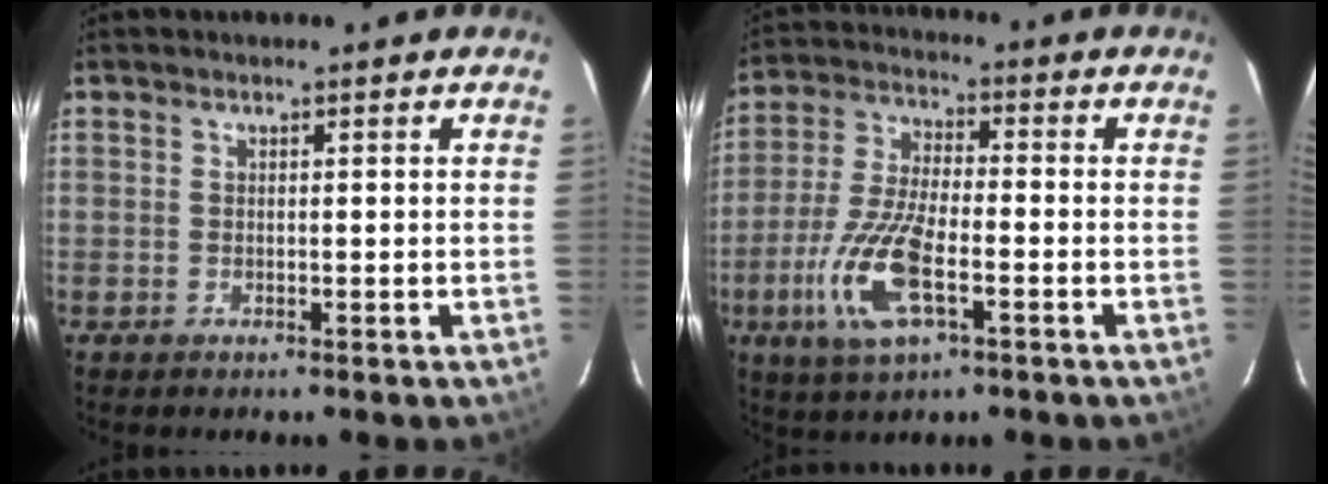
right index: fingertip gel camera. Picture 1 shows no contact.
{"total": 13.1, "force": [-4.9, 4.6, 11.3], "torque": [-0.246, -0.010, -0.096]}